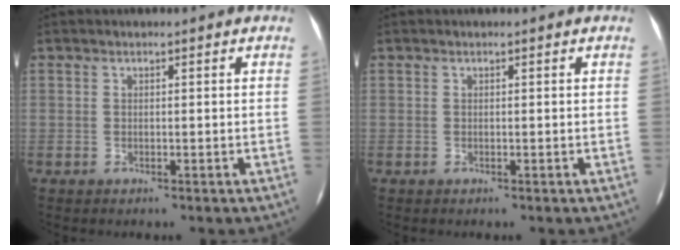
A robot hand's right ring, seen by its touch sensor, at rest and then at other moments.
{"total": 0.0}